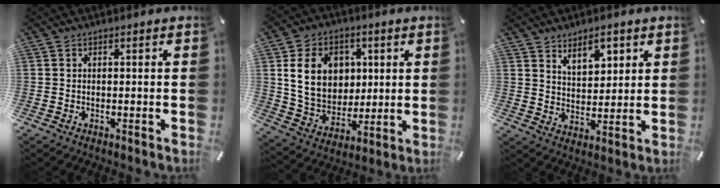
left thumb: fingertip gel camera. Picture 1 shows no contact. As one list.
[{"total": 14.4, "force": [3.3, 12.0, 7.2], "torque": [-0.133, 0.004, 0.067]}, {"total": 7.1, "force": [5.0, 4.1, 2.8], "torque": [-0.032, -0.023, 0.086]}]